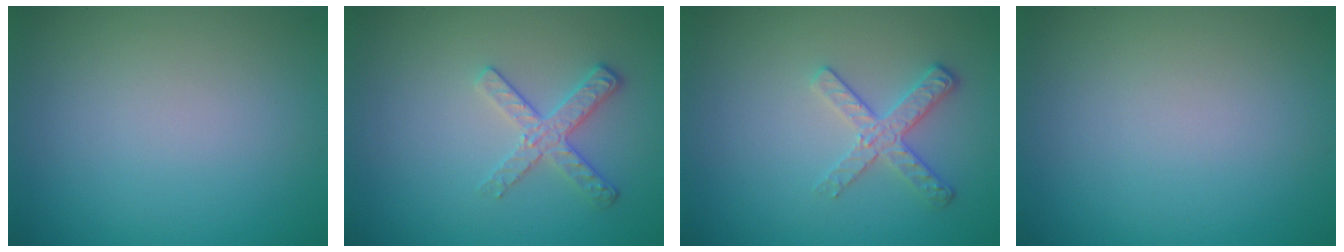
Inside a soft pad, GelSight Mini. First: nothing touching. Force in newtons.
{"total": 2.6, "press": 2.4, "slide": 1.2}
{"total": 2.6, "press": 2.4, "slide": 1.2}
{"total": 0.0}